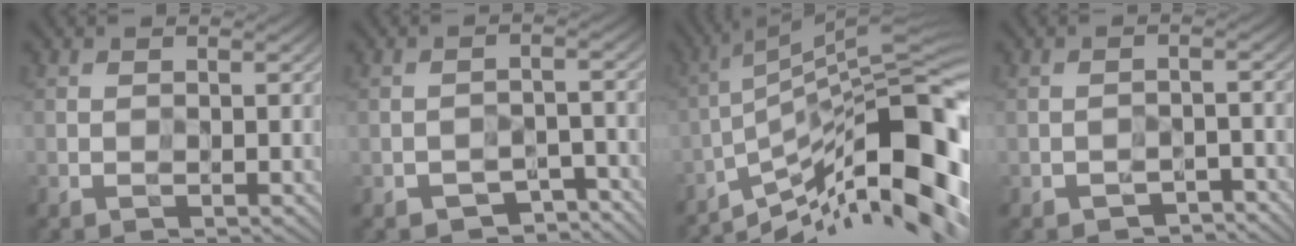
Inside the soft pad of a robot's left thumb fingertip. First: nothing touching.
{"total": 4.9, "force": [-3.6, 2.4, 2.1], "torque": [-0.024, 0.000, -0.054]}
{"total": 16.0, "force": [-7.0, 4.3, 13.7], "torque": [-0.228, 0.017, -0.131]}
{"total": 3.1, "force": [-2.6, 1.4, 1.1], "torque": [-0.011, 0.001, -0.036]}